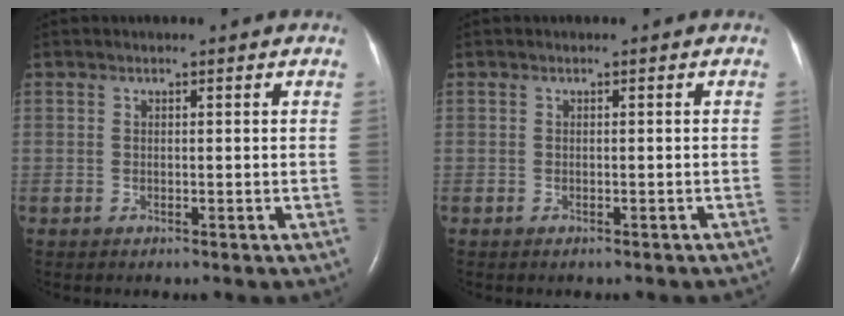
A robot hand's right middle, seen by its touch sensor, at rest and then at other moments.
{"total": 2.6, "force": [-2.2, 0.6, 1.1], "torque": [-0.007, -0.005, -0.025]}